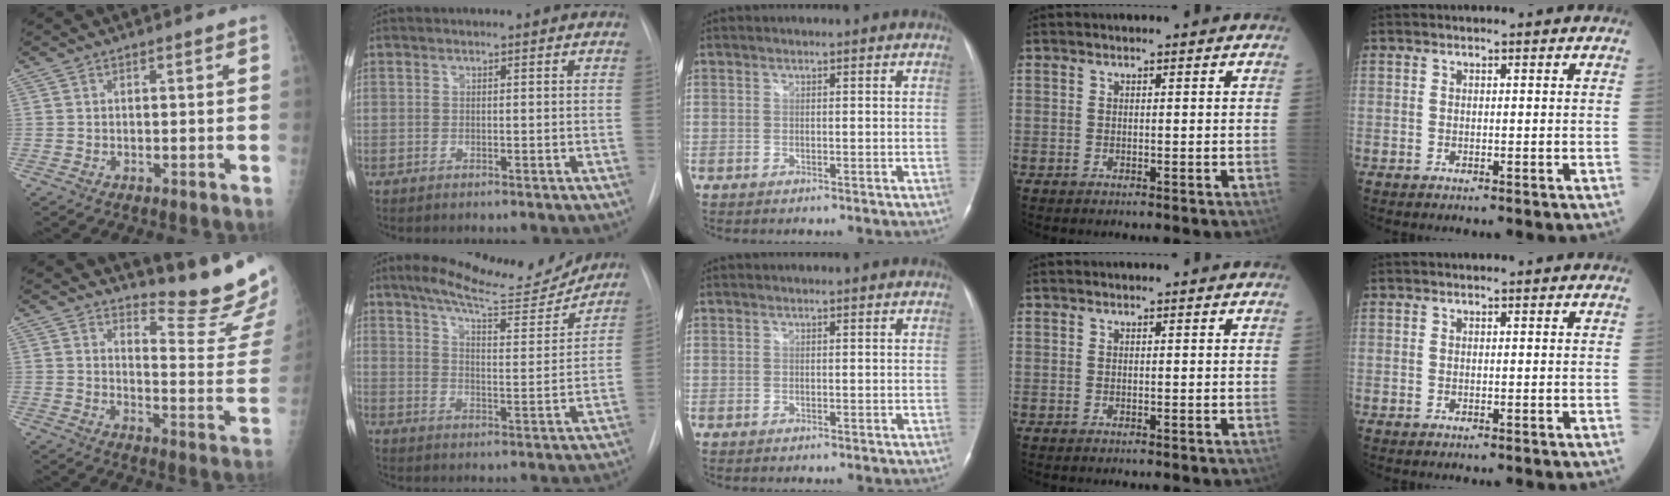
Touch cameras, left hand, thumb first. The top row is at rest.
{"thumb": {"total": 14.8, "force": [13.7, 1.3, 5.5], "torque": [-0.049, -0.173, 0.165]}, "index": {"total": 12.9, "force": [11.8, 1.7, 4.9], "torque": [-0.076, -0.016, 0.174]}}